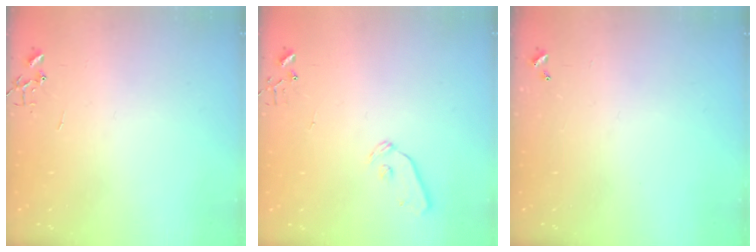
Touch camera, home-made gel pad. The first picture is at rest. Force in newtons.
{"total": 8.7, "press": 8.7, "slide": 0.9}
{"total": 0.0}